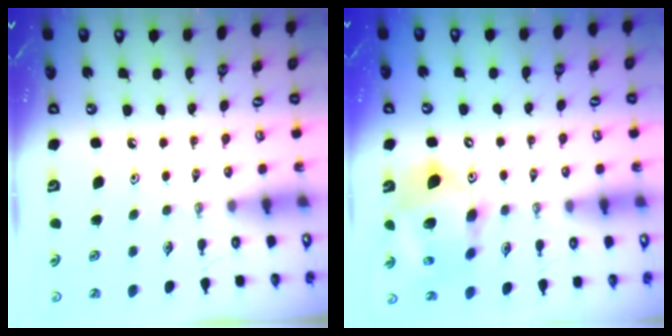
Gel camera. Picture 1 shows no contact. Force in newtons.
{"total": 15.1, "press": 14.9, "slide": 2.6}